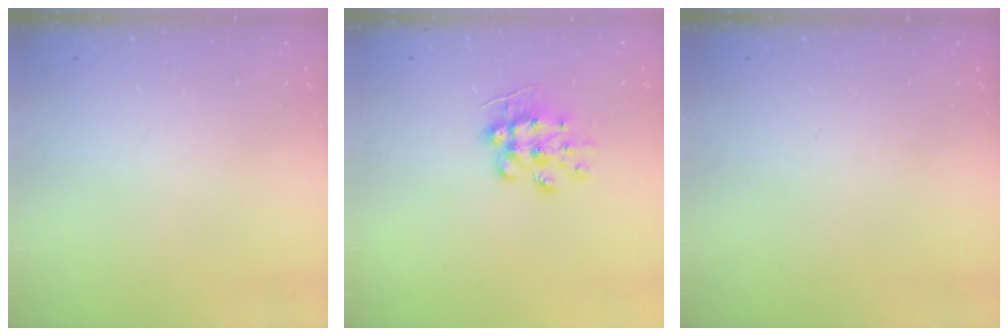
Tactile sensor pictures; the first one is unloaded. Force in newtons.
{"total": 9.3, "press": 9.3, "slide": 0.7}
{"total": 0.0}